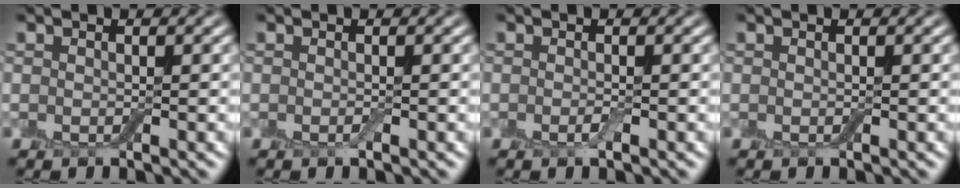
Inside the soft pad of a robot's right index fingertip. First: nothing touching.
{"total": 0.0}
{"total": 0.7, "force": [-0.3, 0.1, 0.6], "torque": [-0.013, -0.003, -0.007]}
{"total": 0.0}